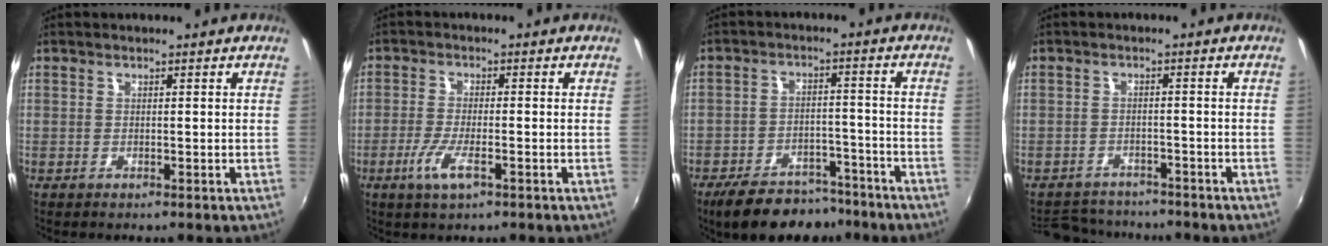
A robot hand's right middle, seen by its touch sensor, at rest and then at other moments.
{"total": 5.5, "force": [-2.7, 1.3, 4.6], "torque": [-0.103, -0.013, -0.054]}
{"total": 13.8, "force": [-10.9, 6.1, 5.9], "torque": [-0.127, 0.007, -0.154]}
{"total": 9.2, "force": [-8.4, 3.3, 2.2], "torque": [-0.061, 0.005, -0.125]}